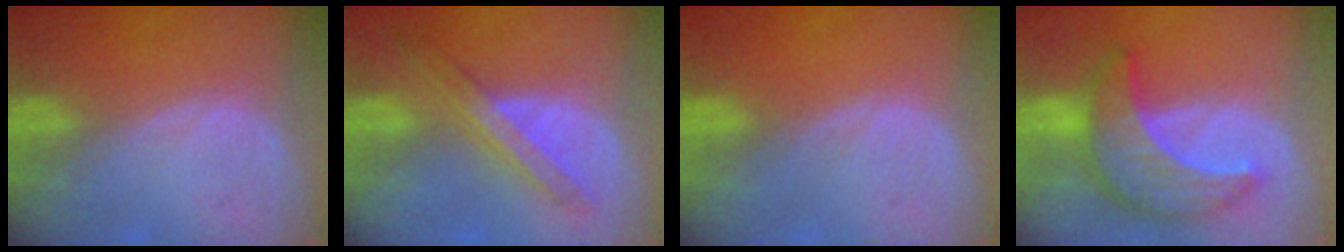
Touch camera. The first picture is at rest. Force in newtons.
{"total": 7.2, "press": 6.3, "slide": 3.3}
{"total": 0.0}
{"total": 9.8, "press": 9.8, "slide": 0.8}